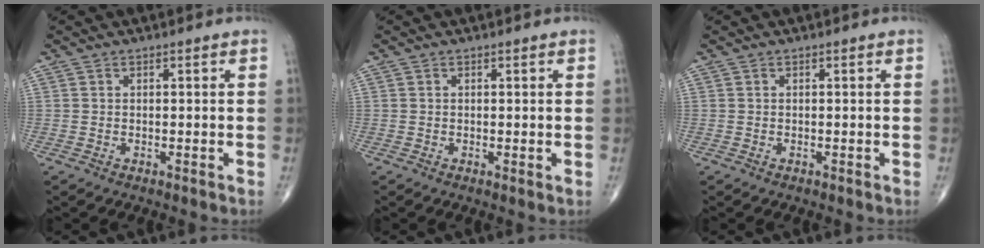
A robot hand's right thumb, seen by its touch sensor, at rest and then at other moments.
{"total": 0.5, "force": [0.0, 0.1, 0.5], "torque": [-0.012, -0.003, -0.003]}
{"total": 0.0}